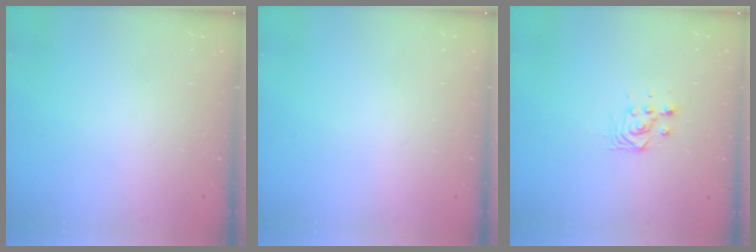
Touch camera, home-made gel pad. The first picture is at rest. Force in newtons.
{"total": 0.0}
{"total": 3.5, "press": 3.5, "slide": 0.0}